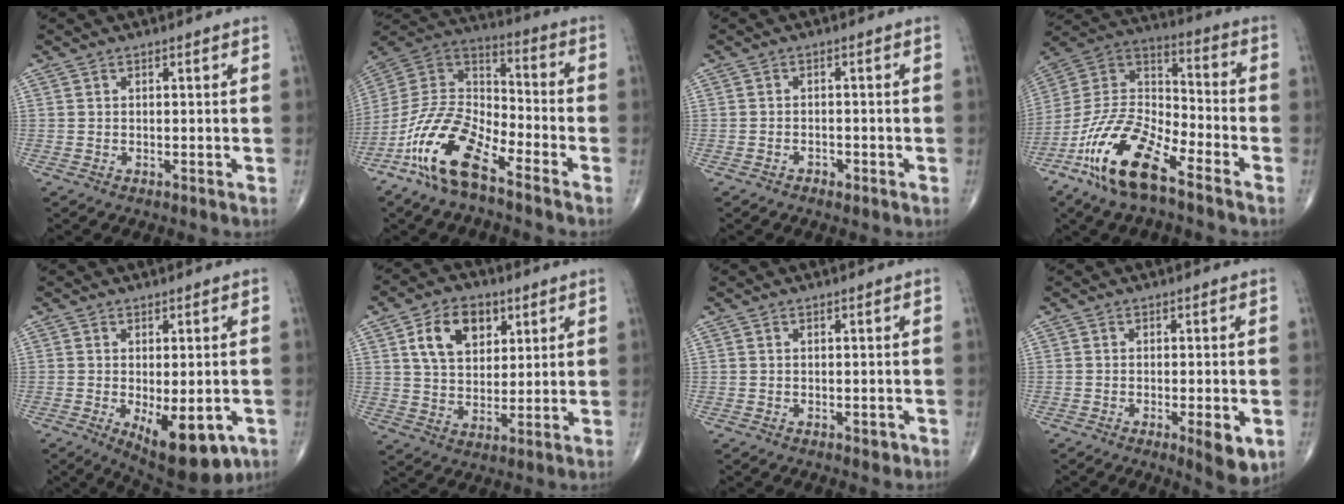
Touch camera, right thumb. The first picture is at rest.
{"total": 16.0, "force": [-9.9, 6.1, 11.1], "torque": [-0.211, 0.061, -0.198]}
{"total": 1.4, "force": [-0.9, 0.9, 0.6], "torque": [-0.008, 0.005, -0.016]}
{"total": 17.8, "force": [-10.9, 6.3, 12.6], "torque": [-0.242, 0.059, -0.213]}
{"total": 12.4, "force": [-4.5, 5.4, 10.2], "torque": [-0.133, -0.013, -0.051]}
{"total": 11.4, "force": [4.5, 7.6, 7.2], "torque": [-0.094, -0.013, 0.082]}
{"total": 1.2, "force": [-0.4, 0.8, 0.9], "torque": [-0.009, -0.001, -0.004]}
{"total": 6.1, "force": [-2.0, 1.7, 5.5], "torque": [-0.074, -0.012, -0.025]}